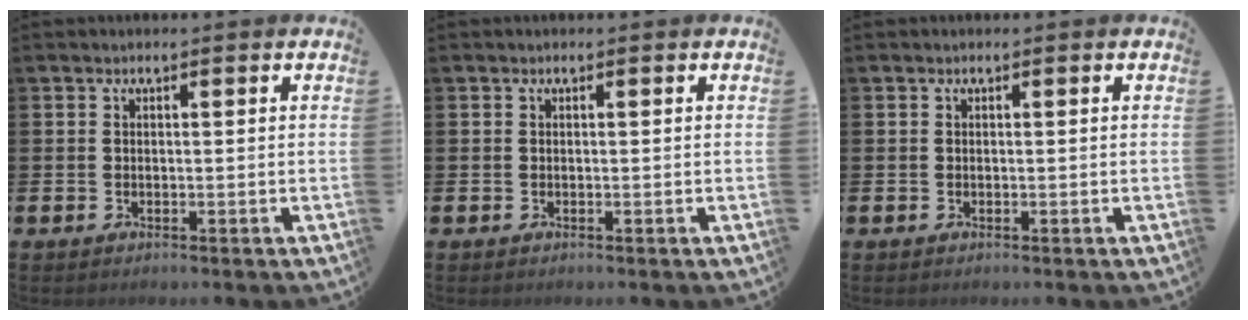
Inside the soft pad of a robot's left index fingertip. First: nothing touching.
{"total": 0.0}
{"total": 0.0}